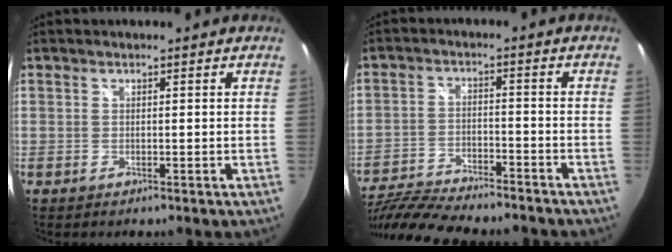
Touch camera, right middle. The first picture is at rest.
{"total": 18.0, "force": [-15.6, 3.6, 8.2], "torque": [-0.172, -0.032, -0.257]}